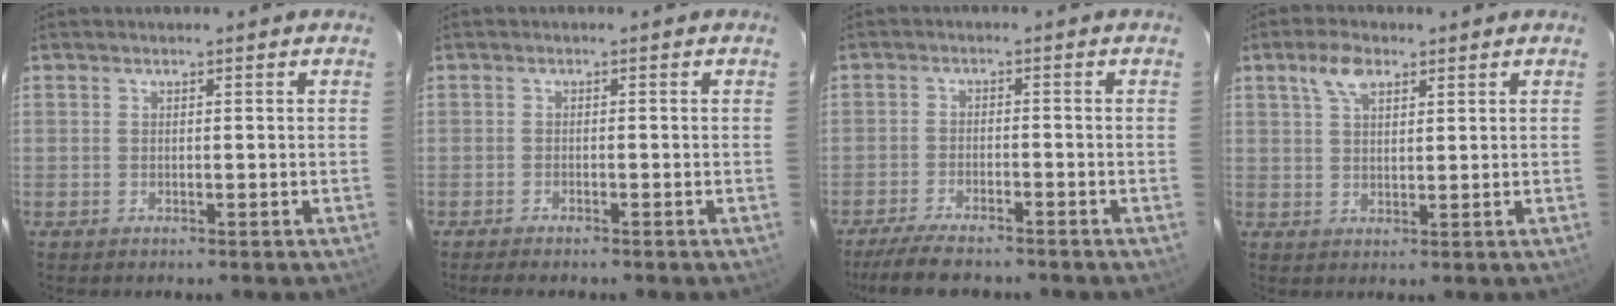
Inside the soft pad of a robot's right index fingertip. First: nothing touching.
{"total": 2.4, "force": [-2.2, 0.3, 1.0], "torque": [-0.027, -0.010, -0.039]}
{"total": 8.2, "force": [-7.2, 1.7, 3.7], "torque": [-0.094, -0.020, -0.122]}
{"total": 4.5, "force": [2.8, 2.0, 2.9], "torque": [-0.054, 0.011, 0.053]}